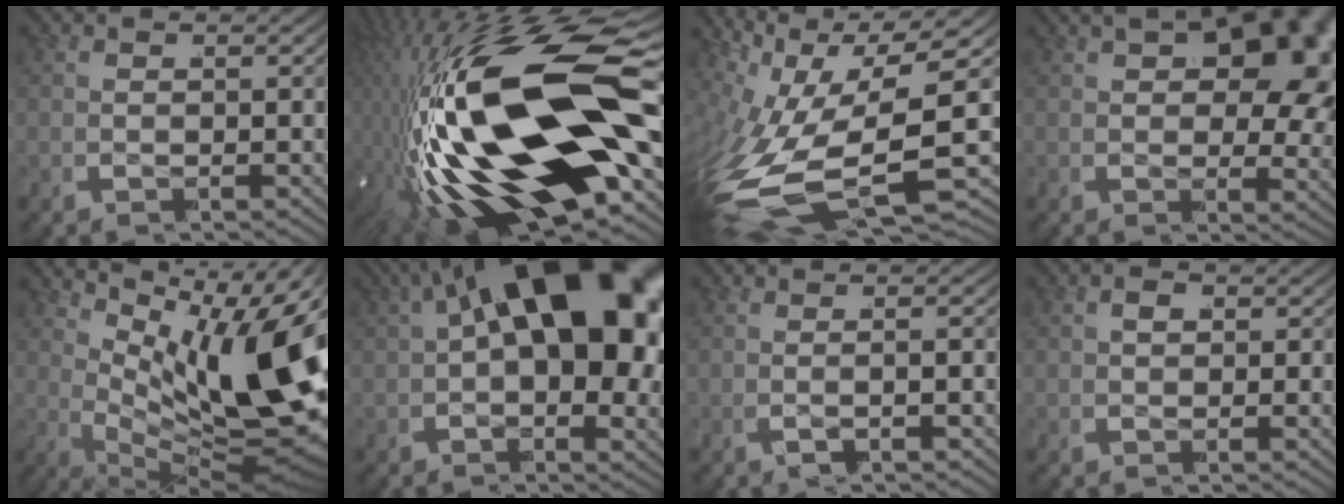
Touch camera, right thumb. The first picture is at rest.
{"total": 25.0, "force": [-4.5, 11.1, 22.0], "torque": [-0.453, -0.026, -0.047]}
{"total": 15.5, "force": [-2.5, 8.8, 12.5], "torque": [-0.284, -0.059, -0.016]}
{"total": 13.5, "force": [1.5, 7.6, 11.1], "torque": [-0.142, -0.010, 0.023]}
{"total": 18.5, "force": [-0.5, 9.4, 15.9], "torque": [-0.253, -0.021, 0.009]}
{"total": 19.5, "force": [1.4, 10.3, 16.5], "torque": [-0.251, -0.005, 0.021]}
{"total": 1.3, "force": [-1.0, -0.1, 0.8], "torque": [-0.025, 0.010, -0.023]}
{"total": 1.6, "force": [-0.3, 1.3, 1.0], "torque": [-0.020, -0.006, -0.003]}